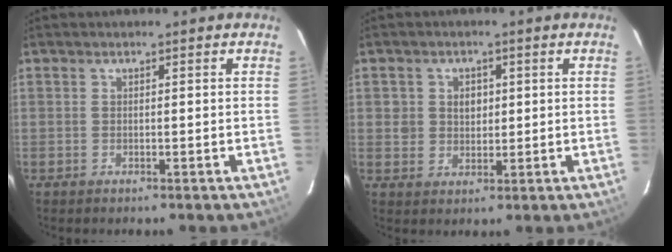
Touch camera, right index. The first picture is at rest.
{"total": 3.8, "force": [0.7, 3.5, 1.3], "torque": [-0.018, 0.012, 0.014]}